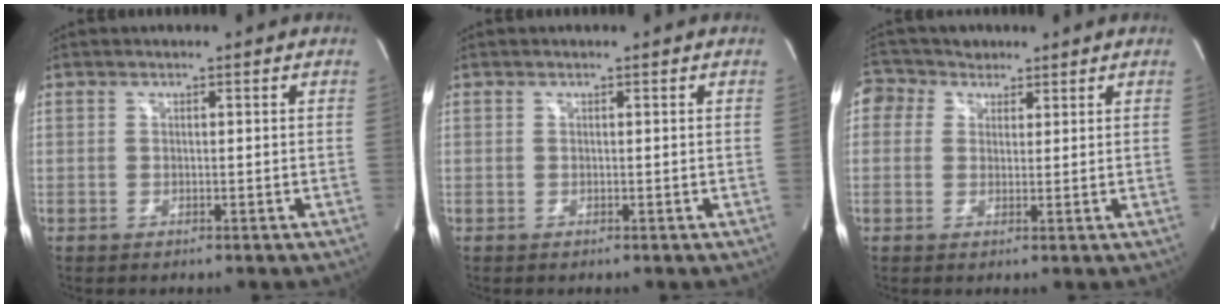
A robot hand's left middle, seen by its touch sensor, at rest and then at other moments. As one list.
[{"total": 0.0}, {"total": 4.8, "force": [2.6, 4.0, 0.4], "torque": [-0.016, 0.028, 0.050]}]